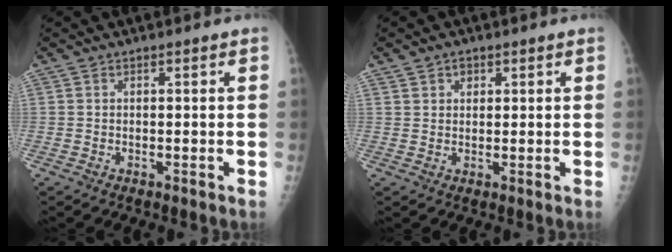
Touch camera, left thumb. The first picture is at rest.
{"total": 2.2, "force": [1.2, 1.8, 0.6], "torque": [0.006, -0.006, 0.016]}